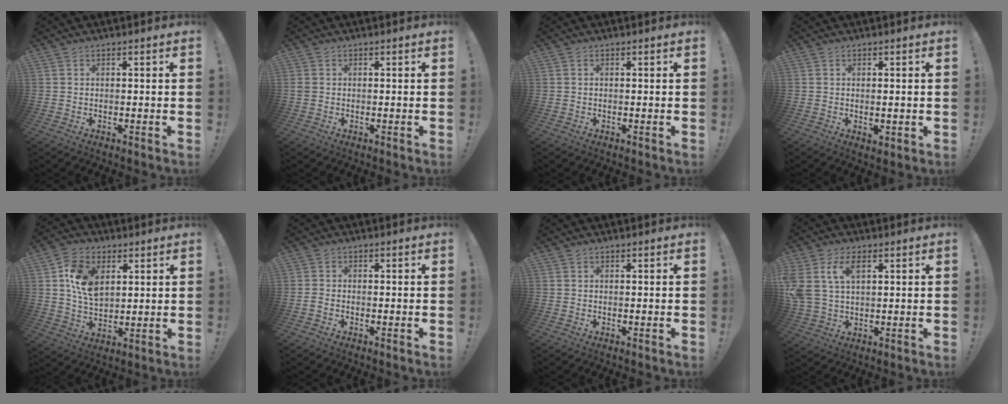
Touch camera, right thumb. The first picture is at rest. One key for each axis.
{"total": 1.1, "fx": -0.1, "fy": 1.0, "fz": 0.5, "tx": -0.011, "ty": 0.004, "tz": 0.001}
{"total": 0.0}
{"total": 1.5, "fx": 0.1, "fy": 0.7, "fz": 1.3, "tx": -0.016, "ty": 0.001, "tz": 0.003}
{"total": 12.4, "fx": 4.3, "fy": 8.9, "fz": 7.6, "tx": -0.138, "ty": -0.003, "tz": 0.083}
{"total": 1.6, "fx": -0.9, "fy": 0.9, "fz": 1.0, "tx": -0.024, "ty": 0.007, "tz": -0.013}
{"total": 0.0}
{"total": 8.9, "fx": 3.5, "fy": 5.4, "fz": 6.2, "tx": -0.132, "ty": -0.002, "tz": 0.064}